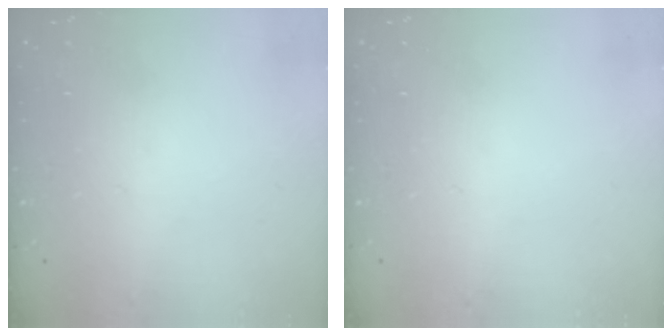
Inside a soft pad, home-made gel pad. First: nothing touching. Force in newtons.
{"total": 0.0}